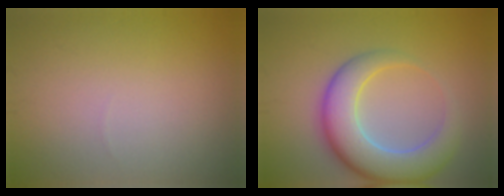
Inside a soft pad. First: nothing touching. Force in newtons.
{"total": 8.0, "press": 8.0, "slide": 0.5}